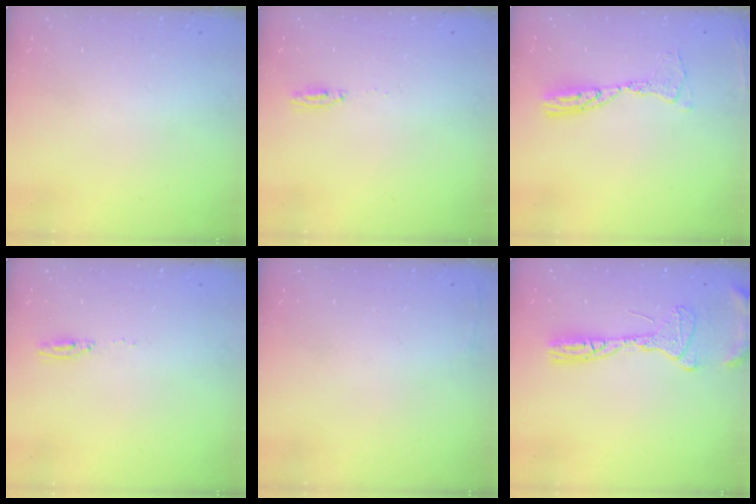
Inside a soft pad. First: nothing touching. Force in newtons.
{"total": 4.8, "press": 2.7, "slide": 4.0}
{"total": 10.3, "press": 10.3, "slide": 1.0}
{"total": 4.6, "press": 4.4, "slide": 1.3}
{"total": 2.7, "press": 2.6, "slide": 1.0}
{"total": 12.5, "press": 12.3, "slide": 2.3}